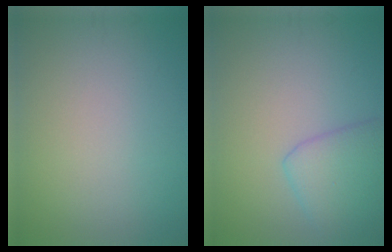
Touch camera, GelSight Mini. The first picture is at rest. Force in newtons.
{"total": 3.8, "press": 3.8, "slide": 0.1}